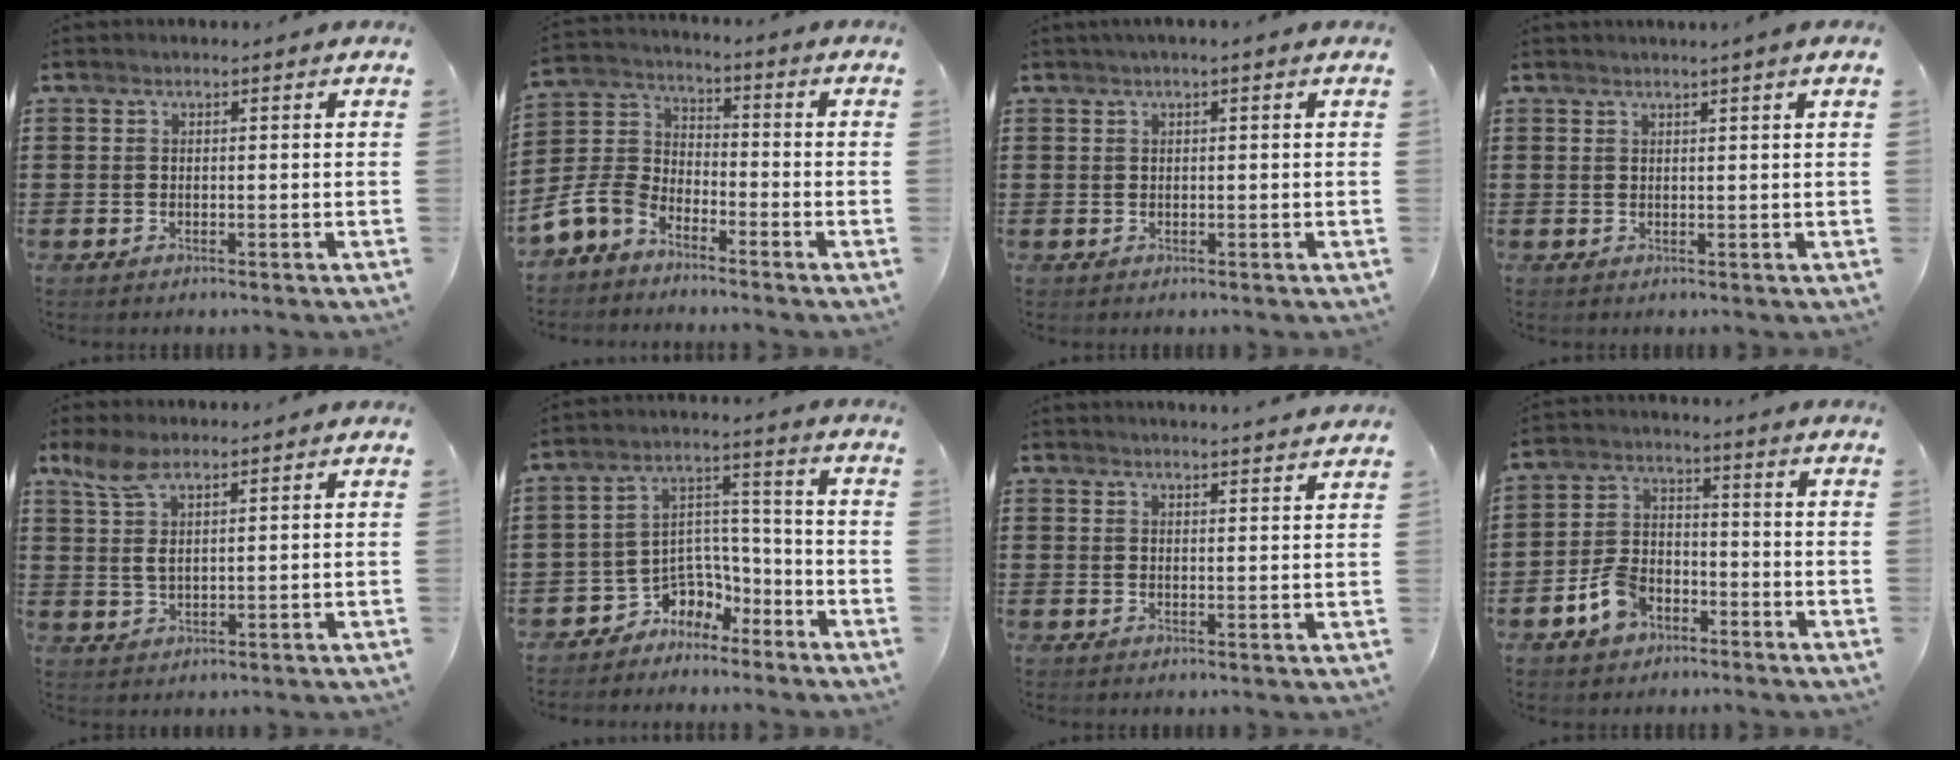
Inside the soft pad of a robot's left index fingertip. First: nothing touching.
{"total": 6.7, "force": [-5.3, 3.5, 2.1], "torque": [-0.072, 0.009, -0.112]}
{"total": 0.9, "force": [0.3, -0.1, 0.9], "torque": [-0.013, -0.002, 0.004]}
{"total": 1.2, "force": [0.9, -0.5, 0.5], "torque": [-0.010, -0.005, 0.016]}
{"total": 5.1, "force": [2.9, 1.9, 3.8], "torque": [-0.098, 0.001, 0.048]}
{"total": 5.6, "force": [-4.2, 3.6, 0.6], "torque": [-0.023, 0.014, -0.082]}
{"total": 2.4, "force": [2.3, -0.6, 0.0], "torque": [-0.007, -0.012, 0.044]}
{"total": 5.9, "force": [-3.7, 3.6, 2.9], "torque": [-0.070, 0.014, -0.073]}